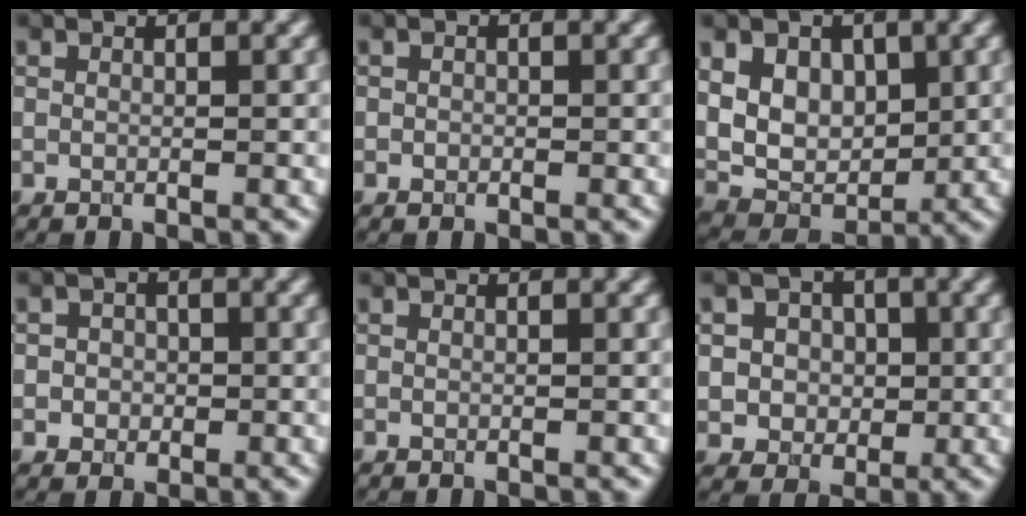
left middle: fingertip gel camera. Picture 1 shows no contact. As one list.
[{"total": 0.7, "force": [-0.1, 0.6, 0.1], "torque": [0.003, -0.004, -0.001]}, {"total": 6.7, "force": [1.8, 4.8, 4.4], "torque": [-0.080, -0.005, 0.032]}, {"total": 2.0, "force": [-0.1, 1.9, 0.6], "torque": [0.007, -0.001, -0.013]}, {"total": 0.0}, {"total": 5.0, "force": [0.9, 4.6, 1.7], "torque": [-0.019, 0.012, 0.010]}]